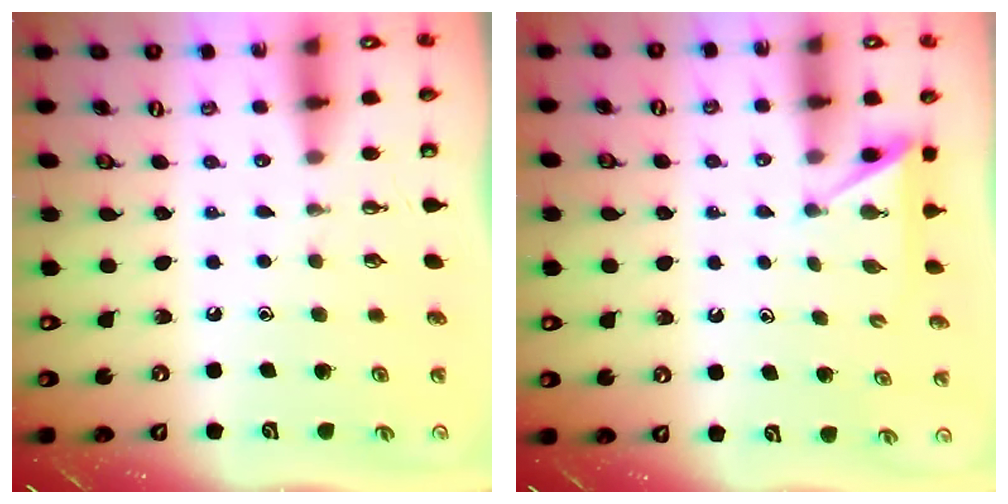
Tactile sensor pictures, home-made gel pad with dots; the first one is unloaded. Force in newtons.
{"total": 3.1, "press": 3.1, "slide": 0.5}